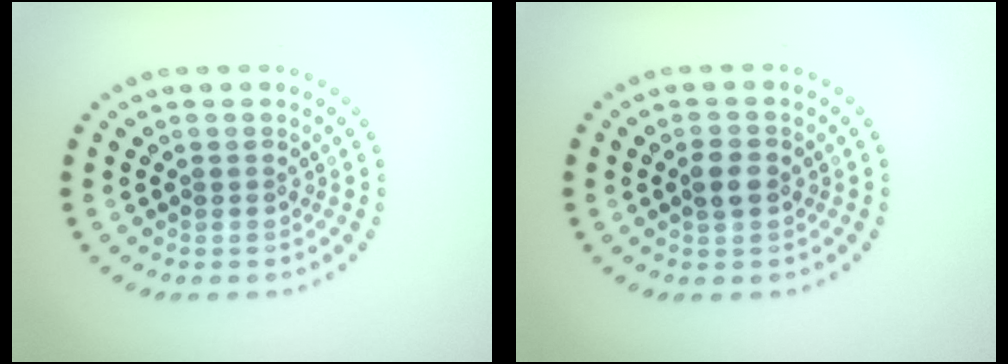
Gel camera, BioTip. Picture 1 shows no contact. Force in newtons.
{"total": 1.7, "press": 1.7, "slide": 0.1}